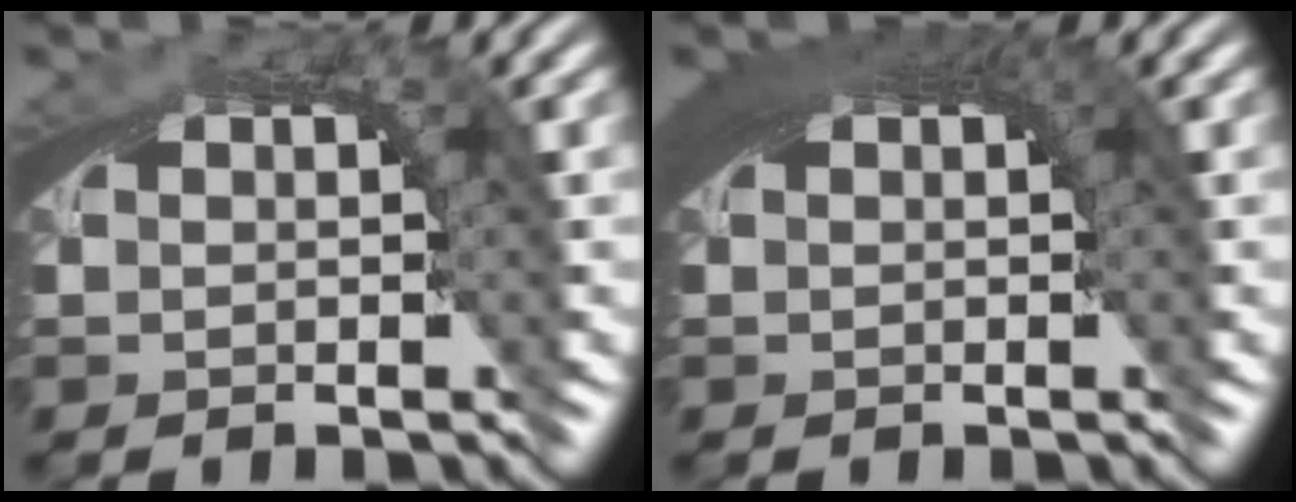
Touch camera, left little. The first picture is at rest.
{"total": 4.3, "force": [1.3, 1.5, 3.8], "torque": [-0.050, 0.014, 0.016]}